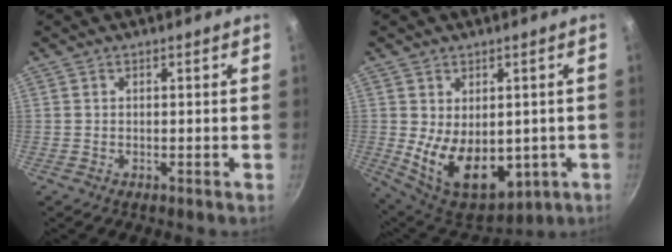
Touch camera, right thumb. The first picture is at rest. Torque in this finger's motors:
{"motor_torque": [-0.45, 1.07, 1.12, -0.06, 0.15]}